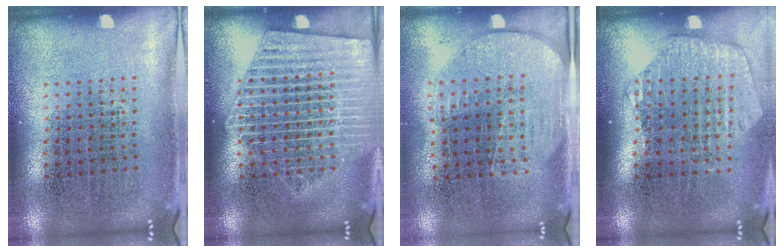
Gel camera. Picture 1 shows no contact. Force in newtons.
{"total": 2.3, "press": 2.2, "slide": 0.2}
{"total": 1.7, "press": 1.5, "slide": 0.8}
{"total": 1.7, "press": 1.6, "slide": 0.7}